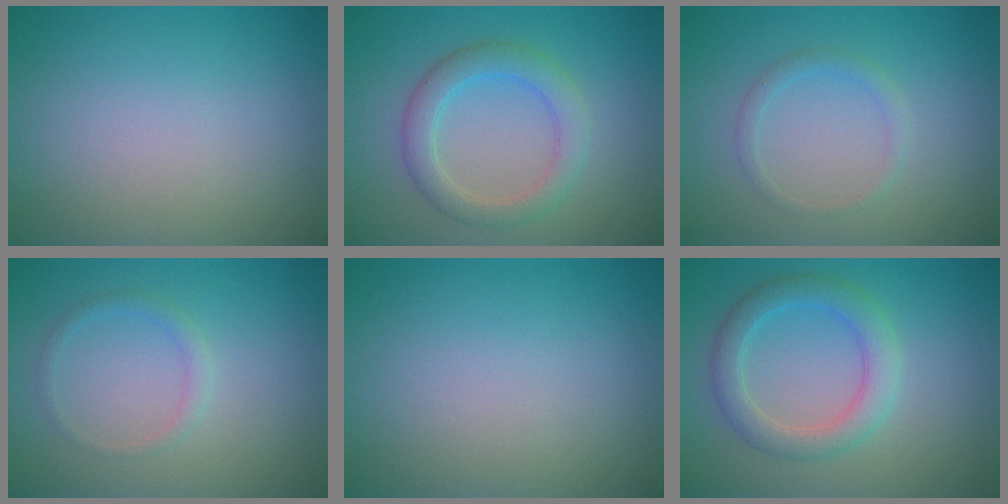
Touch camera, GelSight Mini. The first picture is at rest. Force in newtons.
{"total": 3.5, "press": 3.5, "slide": 0.2}
{"total": 1.2, "press": 1.2, "slide": 0.0}
{"total": 1.2, "press": 1.2, "slide": 0.0}
{"total": 0.0}
{"total": 3.6, "press": 3.6, "slide": 0.0}